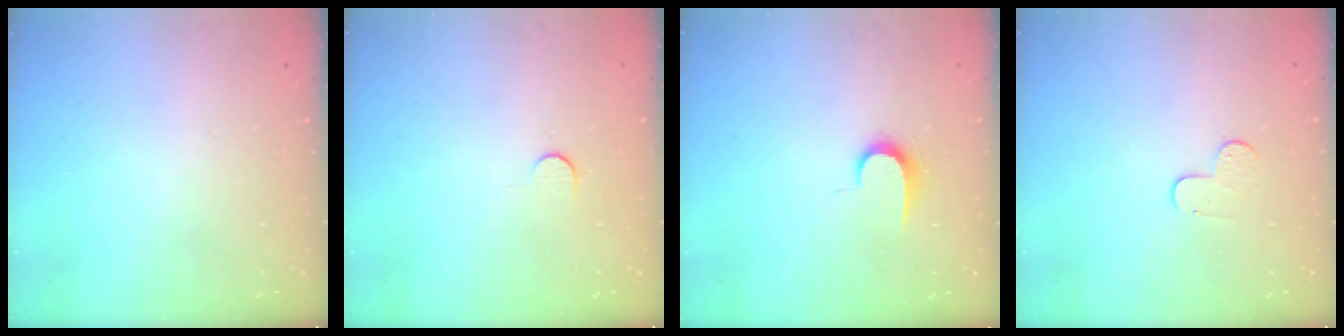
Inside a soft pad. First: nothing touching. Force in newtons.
{"total": 4.1, "press": 4.1, "slide": 0.4}
{"total": 6.4, "press": 6.3, "slide": 0.7}
{"total": 5.9, "press": 5.8, "slide": 0.6}